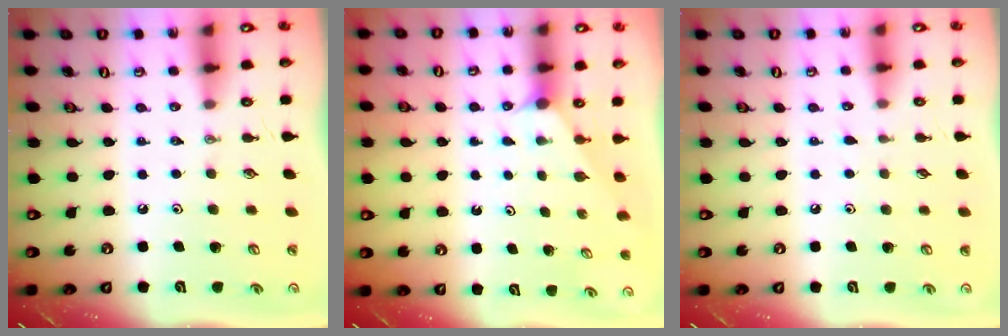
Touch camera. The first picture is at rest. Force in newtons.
{"total": 0.6, "press": 0.6, "slide": 0.1}
{"total": 2.9, "press": 2.9, "slide": 0.4}